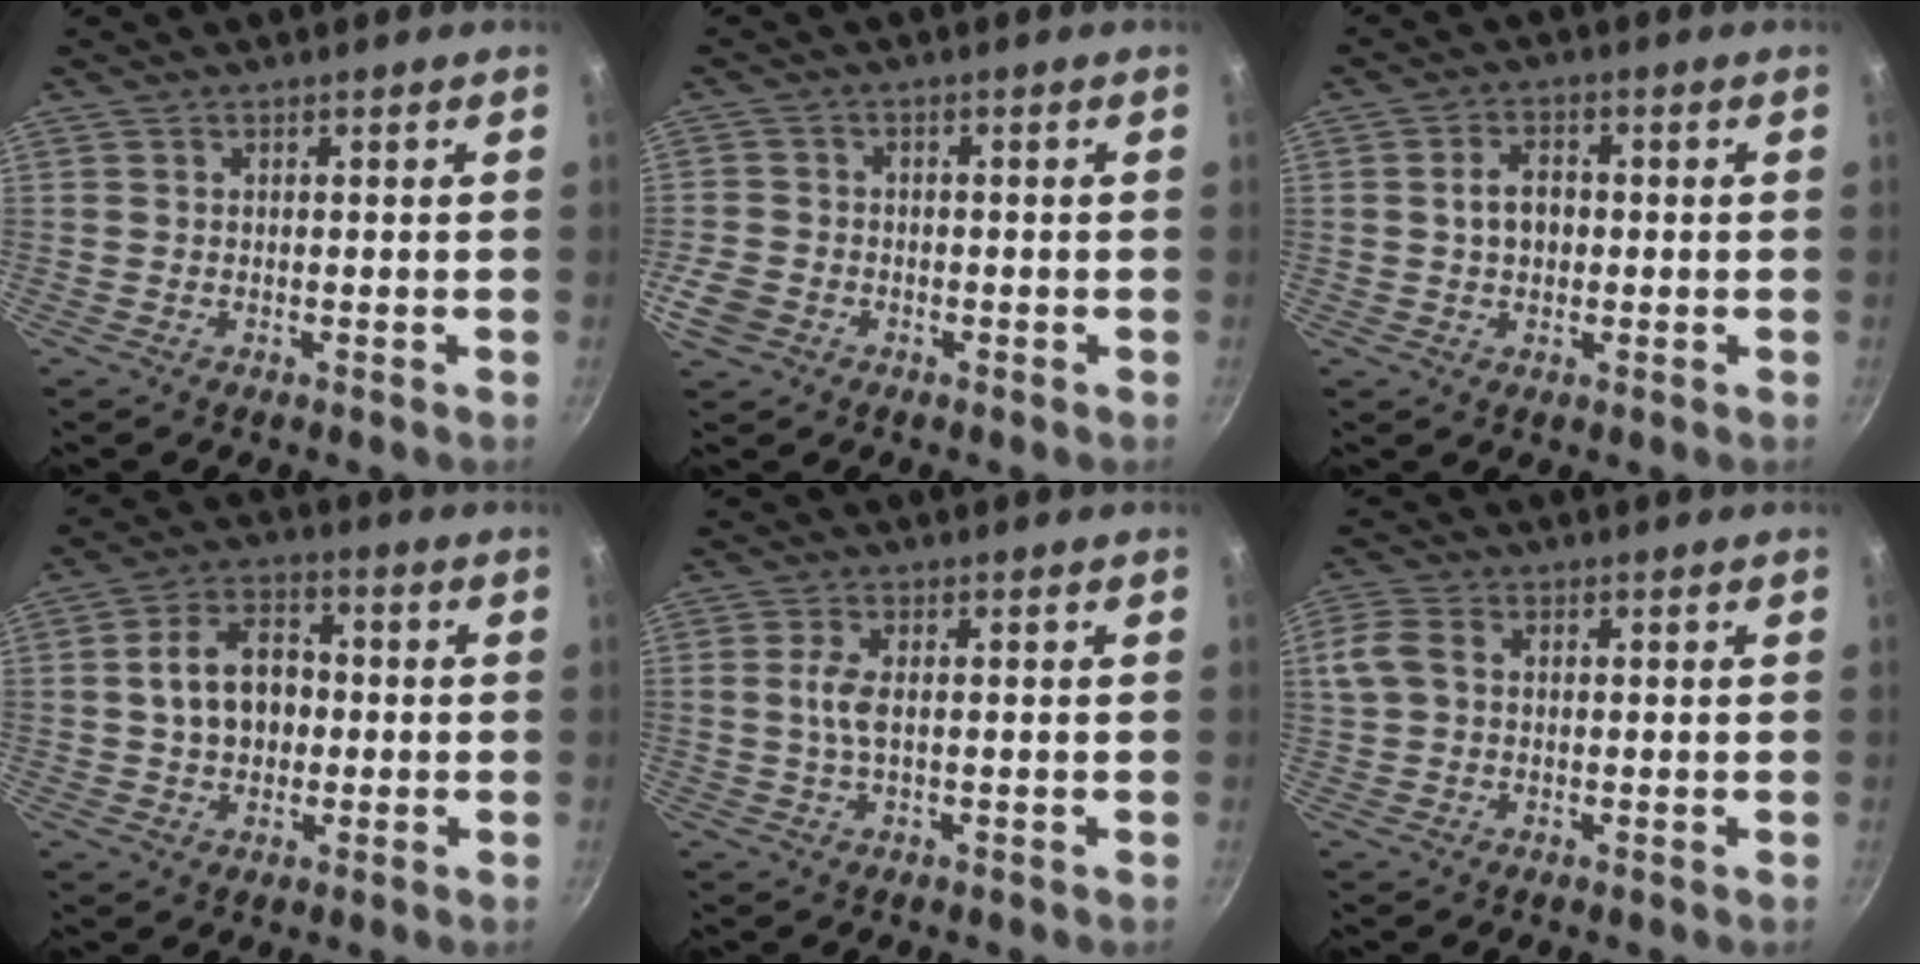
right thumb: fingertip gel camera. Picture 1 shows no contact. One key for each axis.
{"total": 5.0, "fx": -2.3, "fy": 3.9, "fz": 2.2, "tx": -0.042, "ty": 0.021, "tz": -0.043}
{"total": 4.9, "fx": 0.1, "fy": 3.4, "fz": 3.5, "tx": -0.044, "ty": 0.012, "tz": -0.002}
{"total": 9.8, "fx": 0.1, "fy": 7.1, "fz": 6.8, "tx": -0.092, "ty": 0.022, "tz": -0.005}
{"total": 3.4, "fx": 0.2, "fy": 1.1, "fz": 3.2, "tx": -0.078, "ty": 0.003, "tz": 0.001}
{"total": 4.9, "fx": 0.7, "fy": 3.5, "fz": 3.4, "tx": -0.076, "ty": 0.010, "tz": 0.008}